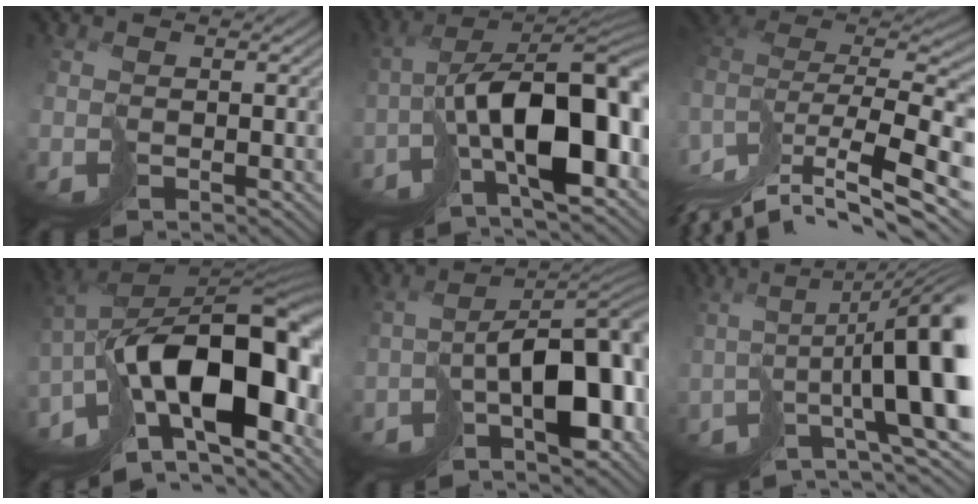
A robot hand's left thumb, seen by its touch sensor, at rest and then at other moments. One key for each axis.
{"total": 13.1, "fx": -3.8, "fy": 5.0, "fz": 11.5, "tx": -0.178, "ty": 0.002, "tz": -0.065}
{"total": 13.4, "fx": -3.6, "fy": 4.9, "fz": 12.0, "tx": -0.268, "ty": 0.025, "tz": -0.068}
{"total": 18.6, "fx": -5.5, "fy": 9.0, "fz": 15.3, "tx": -0.259, "ty": -0.015, "tz": -0.074}
{"total": 12.5, "fx": -4.0, "fy": 6.0, "fz": 10.2, "tx": -0.140, "ty": -0.016, "tz": -0.051}
{"total": 13.5, "fx": 0.2, "fy": 3.0, "fz": 13.2, "tx": -0.189, "ty": -0.005, "tz": 0.022}